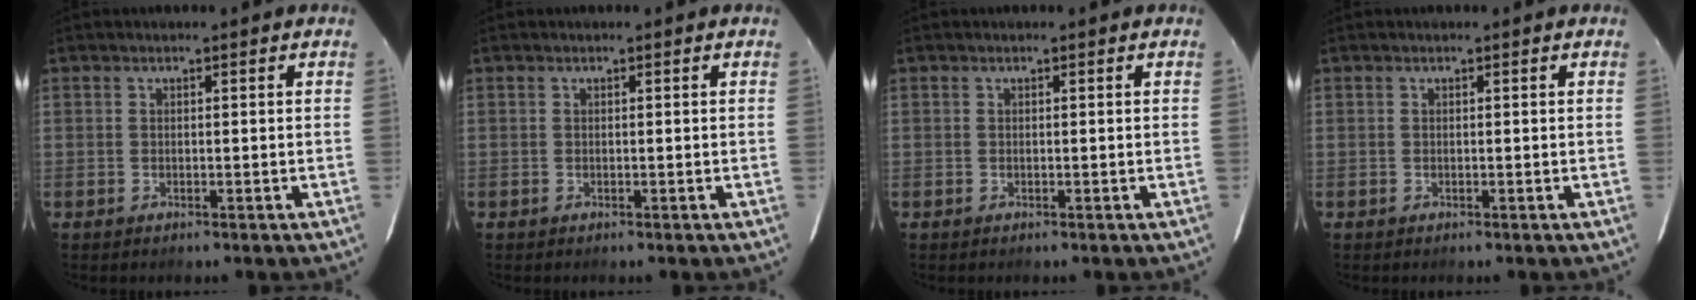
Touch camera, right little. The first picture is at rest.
{"total": 0.0}
{"total": 0.0}
{"total": 0.0}